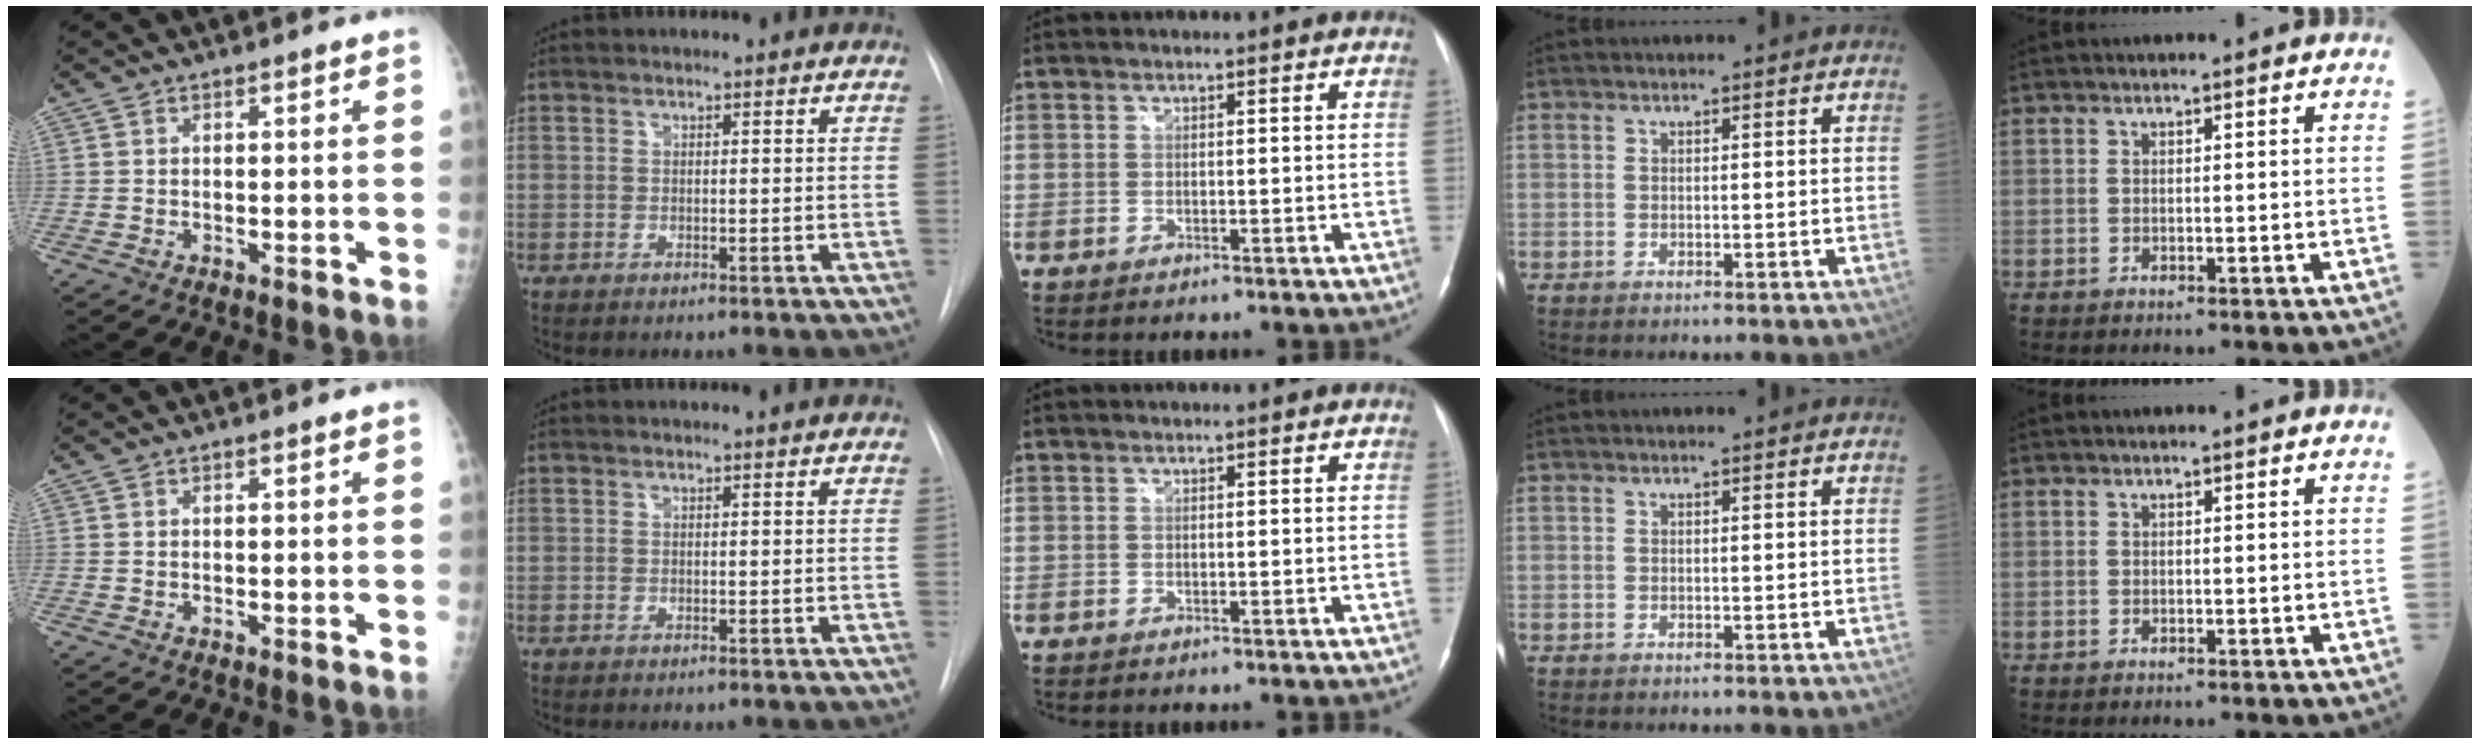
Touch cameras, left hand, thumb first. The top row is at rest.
{}